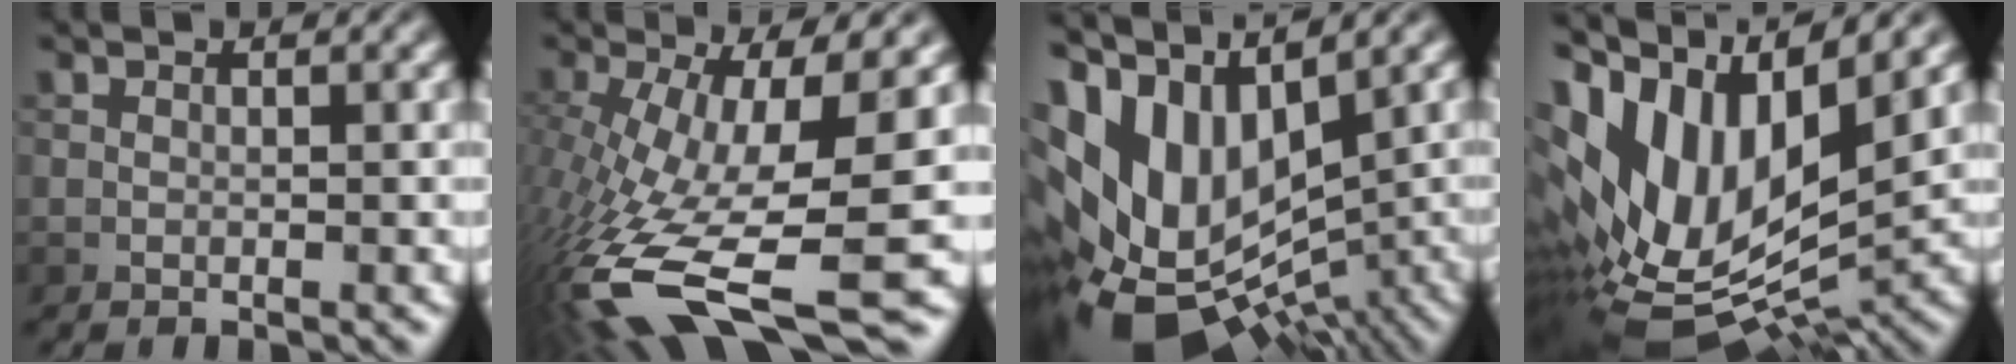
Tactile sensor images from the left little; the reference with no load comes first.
{"total": 15.7, "force": [-5.0, 5.1, 14.0], "torque": [-0.293, -0.027, -0.079]}
{"total": 13.3, "force": [-0.1, 8.1, 10.5], "torque": [-0.210, -0.006, 0.022]}
{"total": 15.2, "force": [3.5, 7.7, 12.7], "torque": [-0.249, 0.009, 0.068]}